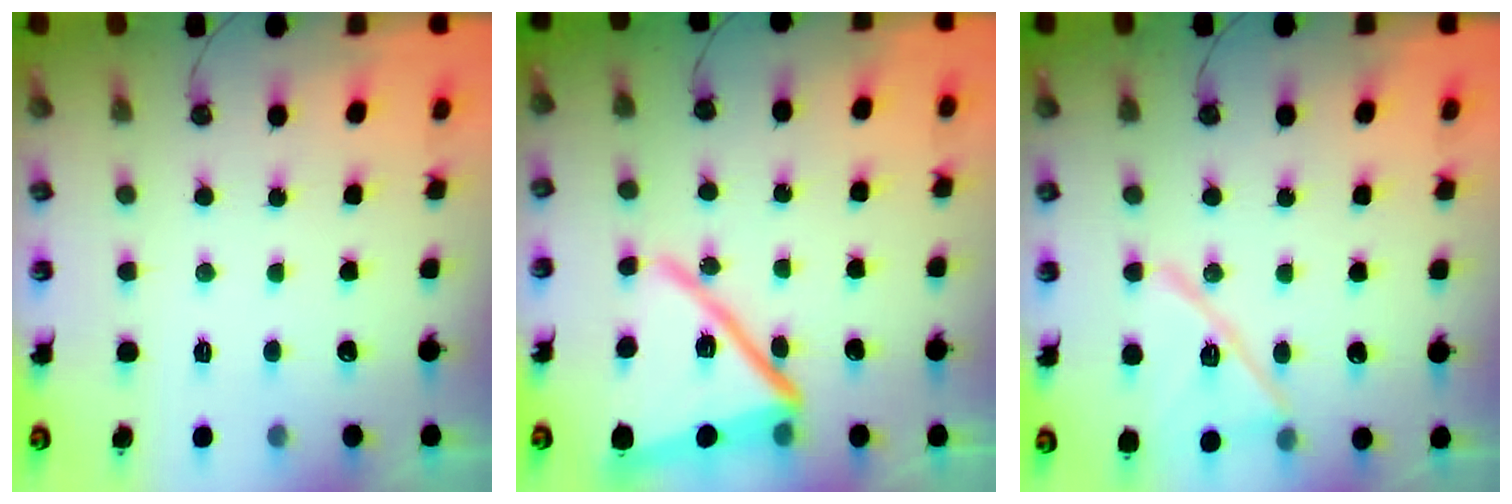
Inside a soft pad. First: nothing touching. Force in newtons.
{"total": 19.4, "press": 19.4, "slide": 1.4}
{"total": 13.6, "press": 13.6, "slide": 0.6}